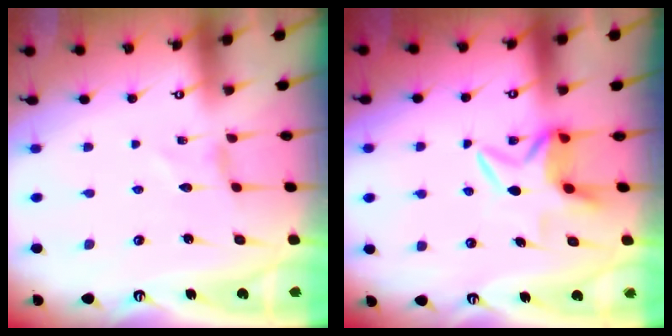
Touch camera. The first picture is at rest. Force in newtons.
{"total": 6.5, "press": 6.5, "slide": 1.0}